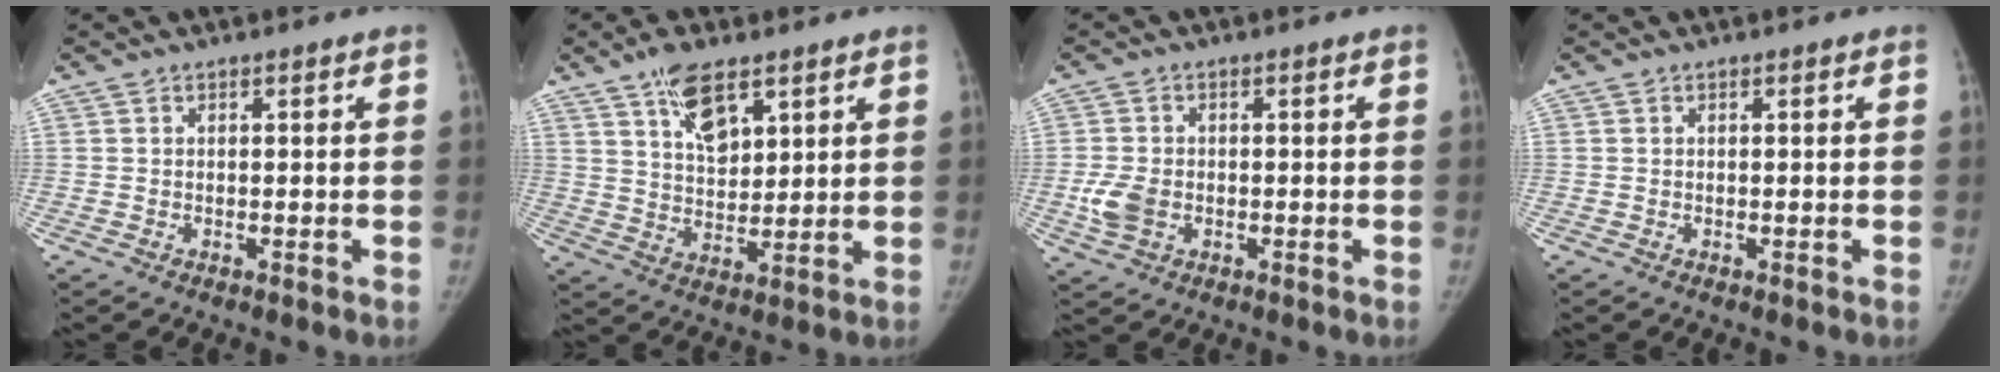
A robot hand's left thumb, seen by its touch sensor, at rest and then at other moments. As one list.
[{"total": 8.7, "force": [5.1, 4.2, 5.6], "torque": [-0.073, -0.031, 0.094]}, {"total": 5.3, "force": [-1.2, 3.8, 3.4], "torque": [-0.070, 0.002, -0.022]}, {"total": 0.0}]